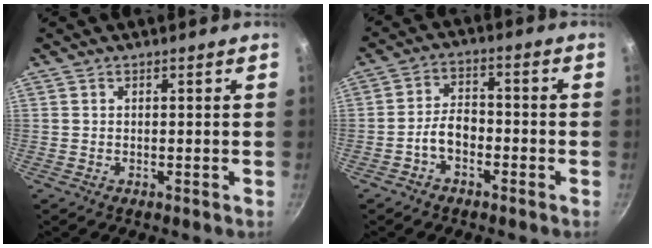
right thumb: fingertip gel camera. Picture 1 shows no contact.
{"total": 5.6, "force": [-2.6, 3.4, 3.6], "torque": [-0.049, 0.036, -0.050]}